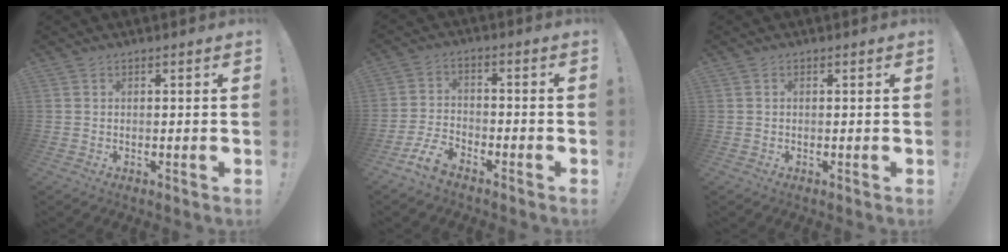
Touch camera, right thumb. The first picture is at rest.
{"total": 7.0, "force": [-5.5, 2.8, 3.3], "torque": [-0.083, 0.021, -0.102]}
{"total": 0.0}